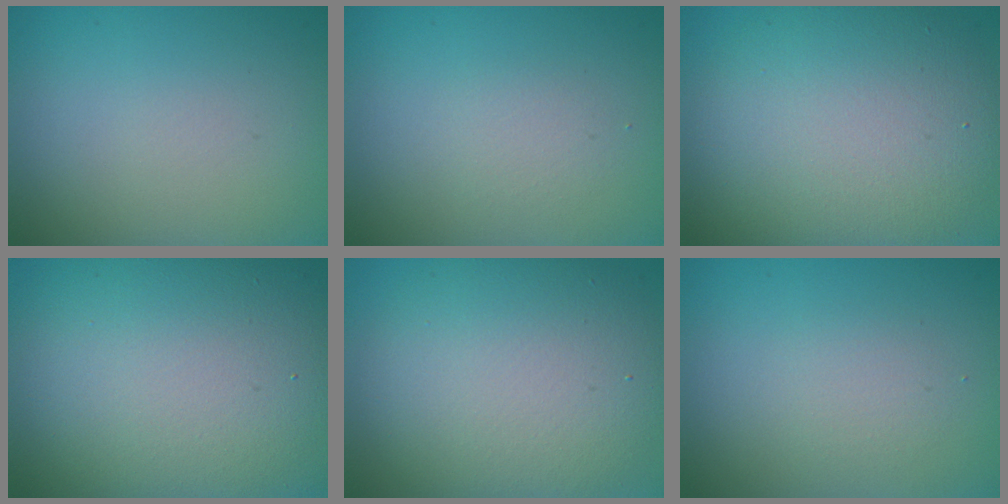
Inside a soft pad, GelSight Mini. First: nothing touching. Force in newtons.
{"total": 1.2, "press": 1.2, "slide": 0.0}
{"total": 9.7, "press": 9.7, "slide": 0.7}
{"total": 14.9, "press": 14.9, "slide": 1.0}
{"total": 8.8, "press": 8.8, "slide": 0.9}
{"total": 1.4, "press": 1.4, "slide": 0.0}